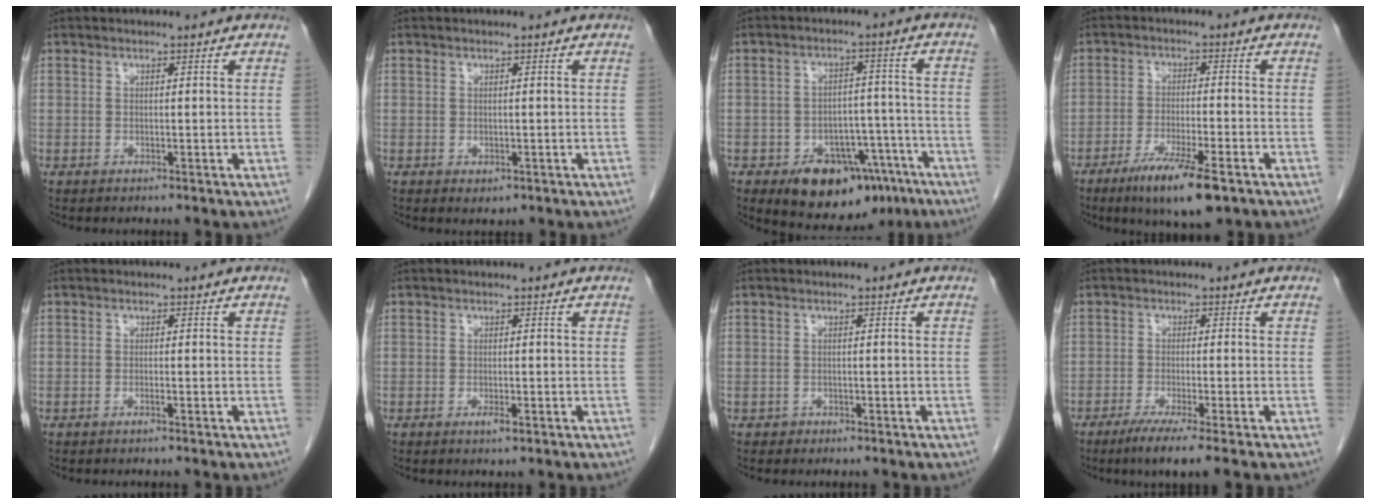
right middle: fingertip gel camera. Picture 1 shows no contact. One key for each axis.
{"total": 1.0, "fx": -0.3, "fy": 0.7, "fz": 0.7, "tx": -0.010, "ty": -0.002, "tz": 0.001}
{"total": 13.1, "fx": -8.1, "fy": 7.3, "fz": 7.1, "tx": -0.077, "ty": 0.019, "tz": -0.112}
{"total": 9.6, "fx": -5.9, "fy": 1.1, "fz": 7.5, "tx": -0.132, "ty": -0.021, "tz": -0.096}
{"total": 0.7, "fx": -0.5, "fy": -0.1, "fz": 0.5, "tx": -0.011, "ty": 0.000, "tz": -0.008}
{"total": 1.3, "fx": -0.7, "fy": 0.2, "fz": 1.1, "tx": -0.021, "ty": -0.002, "tz": -0.011}
{"total": 0.8, "fx": -0.5, "fy": 0.6, "fz": 0.0, "tx": -0.003, "ty": 0.003, "tz": -0.010}
{"total": 5.6, "fx": -3.8, "fy": -0.5, "fz": 4.1, "tx": -0.071, "ty": -0.016, "tz": -0.068}